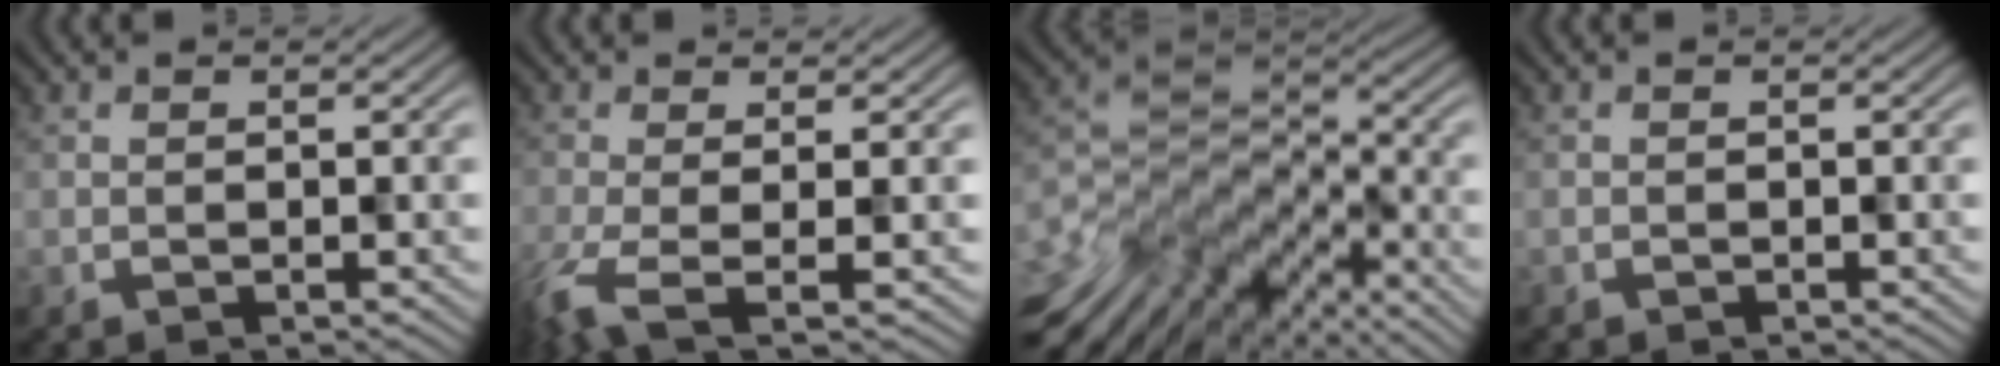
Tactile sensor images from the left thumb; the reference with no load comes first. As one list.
[{"total": 5.5, "force": [-2.0, 1.1, 5.0], "torque": [-0.089, -0.008, -0.050]}, {"total": 11.5, "force": [-7.6, 5.1, 7.1], "torque": [-0.166, -0.019, -0.124]}, {"total": 0.5, "force": [0.0, 0.2, -0.5], "torque": [0.009, -0.002, -0.001]}]